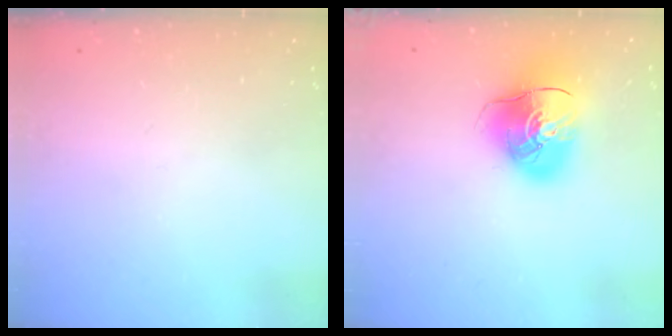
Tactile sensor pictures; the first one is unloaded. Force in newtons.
{"total": 11.7, "press": 11.5, "slide": 1.8}